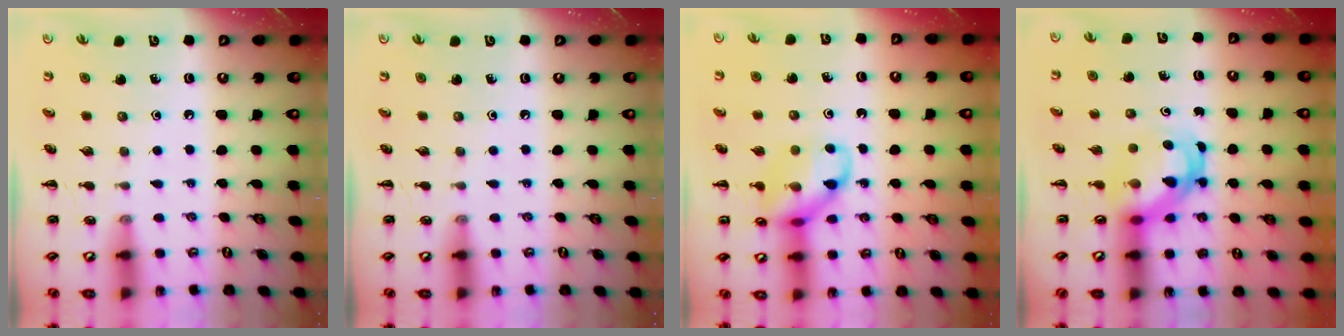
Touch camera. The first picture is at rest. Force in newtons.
{"total": 0.0}
{"total": 11.7, "press": 11.7, "slide": 0.7}
{"total": 4.9, "press": 4.7, "slide": 1.2}